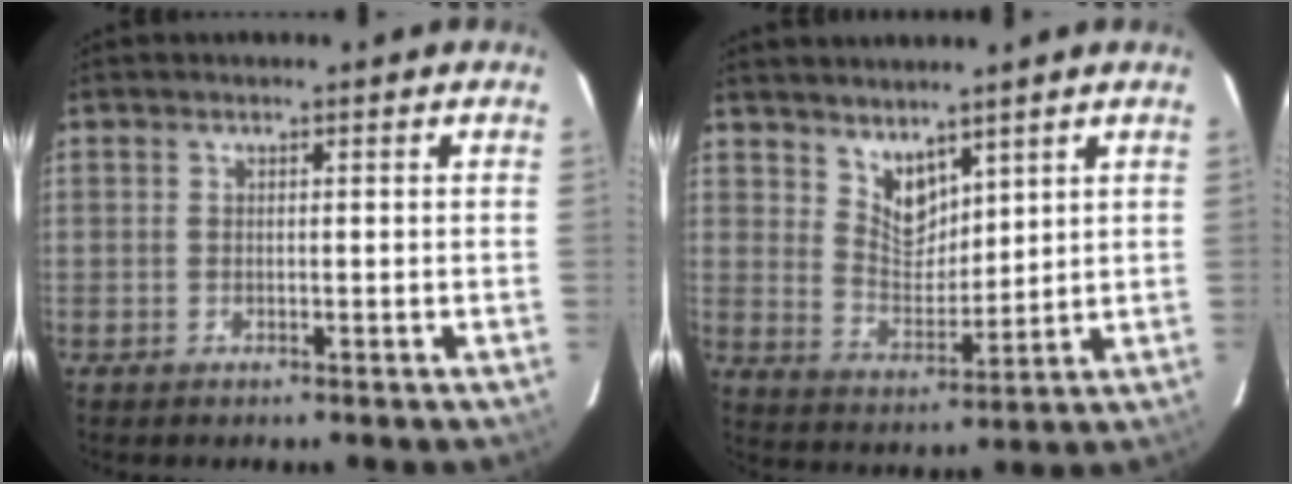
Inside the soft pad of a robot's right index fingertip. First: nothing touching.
{"total": 6.5, "force": [5.0, 3.3, 2.5], "torque": [-0.034, -0.003, 0.100]}